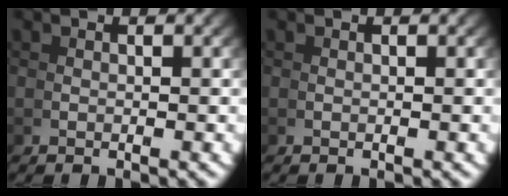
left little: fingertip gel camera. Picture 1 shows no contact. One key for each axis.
{"total": 0.0}